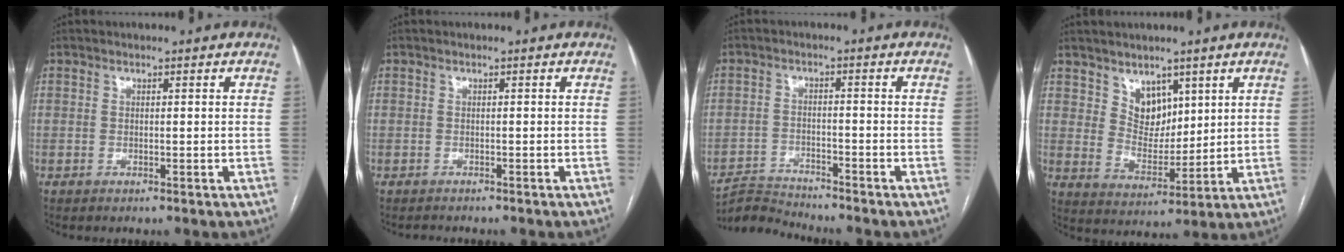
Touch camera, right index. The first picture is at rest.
{"total": 1.1, "force": [-0.9, 0.5, -0.1], "torque": [-0.006, -0.002, -0.014]}
{"total": 4.9, "force": [-4.8, -0.7, -1.0], "torque": [0.010, -0.012, -0.086]}
{"total": 6.1, "force": [3.7, 4.1, 2.8], "torque": [-0.045, -0.002, 0.076]}